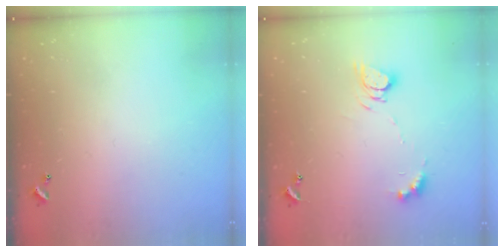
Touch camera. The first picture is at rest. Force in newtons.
{"total": 7.0, "press": 6.9, "slide": 0.6}